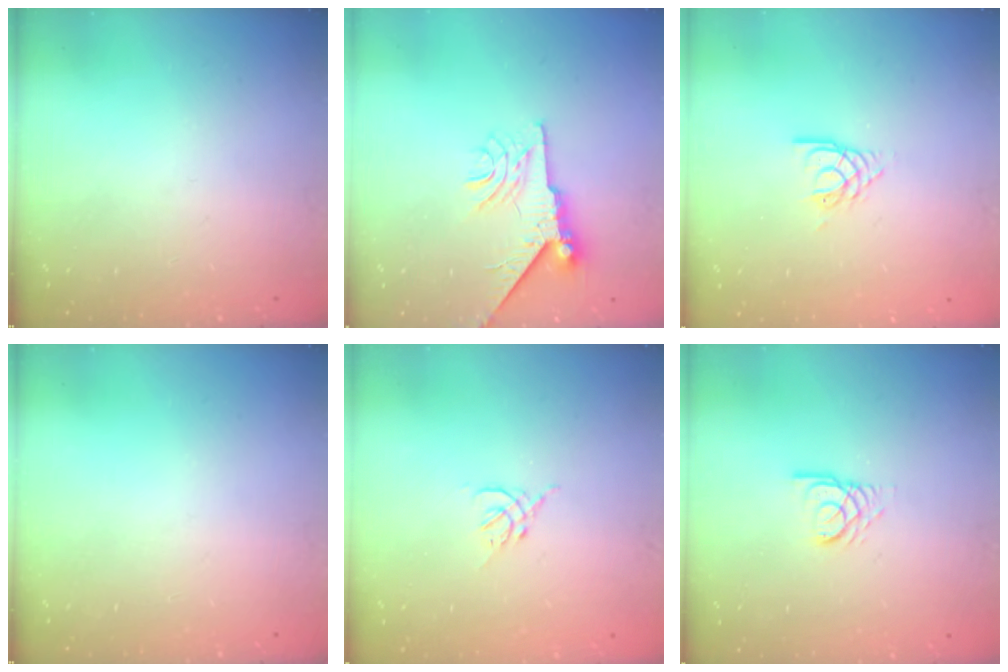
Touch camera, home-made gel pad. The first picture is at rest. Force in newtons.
{"total": 11.5, "press": 11.4, "slide": 1.2}
{"total": 3.5, "press": 3.5, "slide": 0.4}
{"total": 0.0}
{"total": 1.6, "press": 1.5, "slide": 0.6}
{"total": 3.1, "press": 3.0, "slide": 0.2}